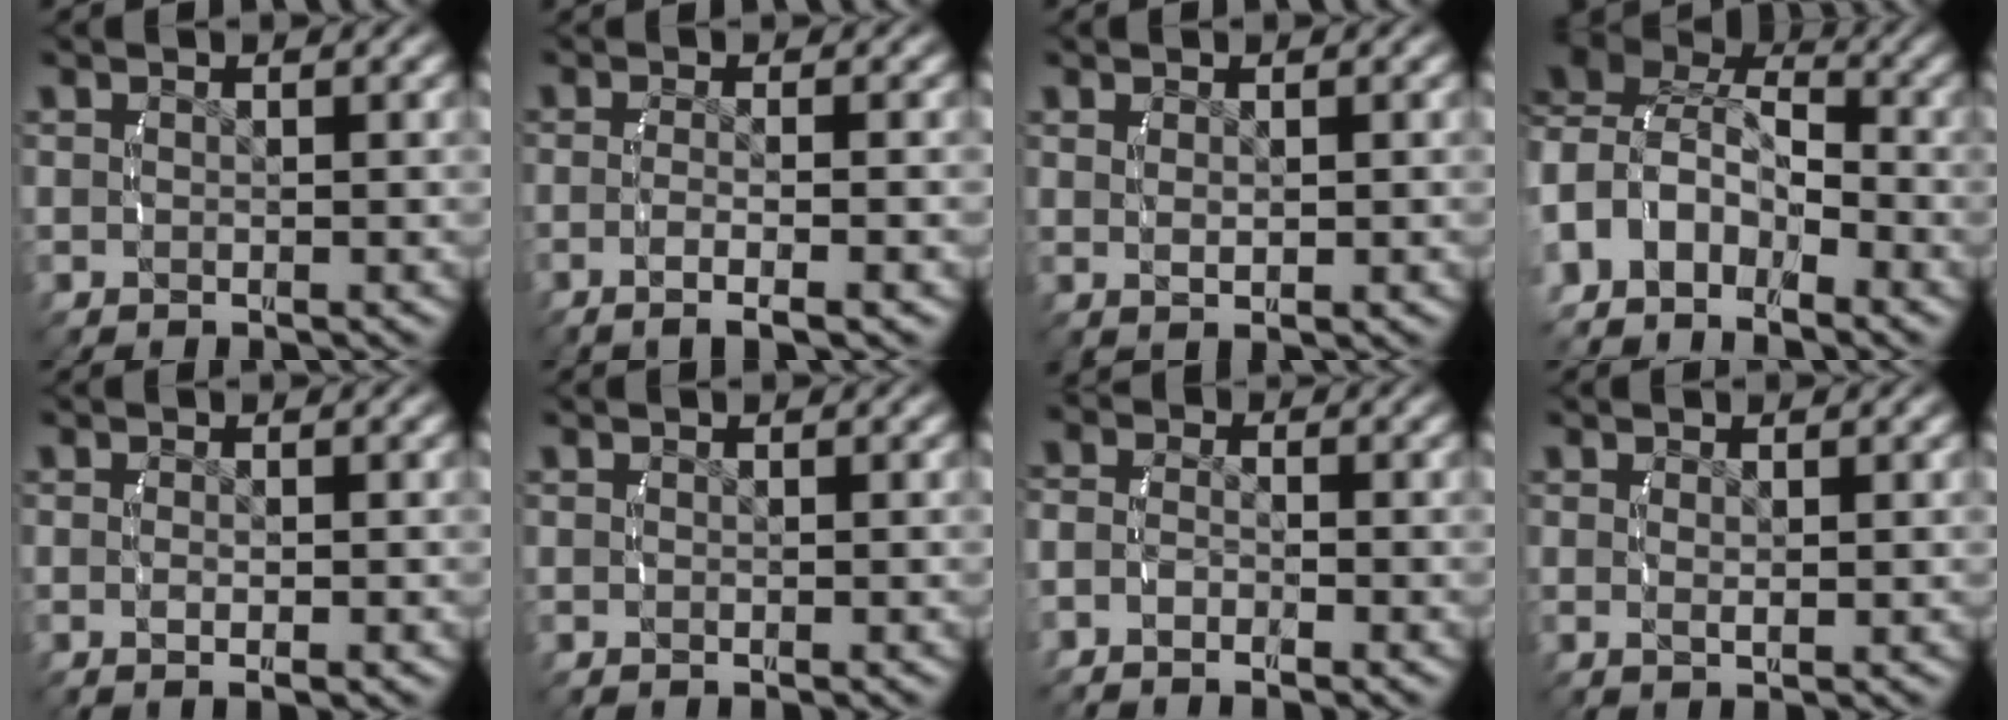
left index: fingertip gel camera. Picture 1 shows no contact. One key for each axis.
{"total": 3.5, "fx": -2.2, "fy": 0.1, "fz": 2.7, "tx": -0.052, "ty": -0.009, "tz": -0.031}
{"total": 1.0, "fx": 0.3, "fy": -0.4, "fz": 0.9, "tx": -0.018, "ty": -0.007, "tz": 0.015}
{"total": 8.8, "fx": -1.0, "fy": 7.2, "fz": 5.1, "tx": -0.125, "ty": -0.018, "tz": -0.019}
{"total": 1.1, "fx": -0.5, "fy": -0.1, "fz": 1.0, "tx": -0.020, "ty": -0.005, "tz": -0.006}
{"total": 0.0}
{"total": 2.2, "fx": -1.4, "fy": 1.6, "fz": 0.6, "tx": -0.025, "ty": -0.013, "tz": -0.025}
{"total": 0.8, "fx": 0.2, "fy": -0.3, "fz": 0.7, "tx": -0.016, "ty": -0.009, "tz": 0.009}